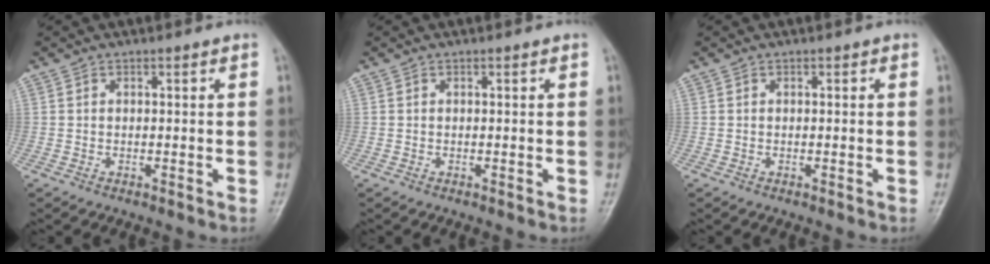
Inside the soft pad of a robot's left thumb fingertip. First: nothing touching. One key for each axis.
{"total": 0.0}
{"total": 0.0}